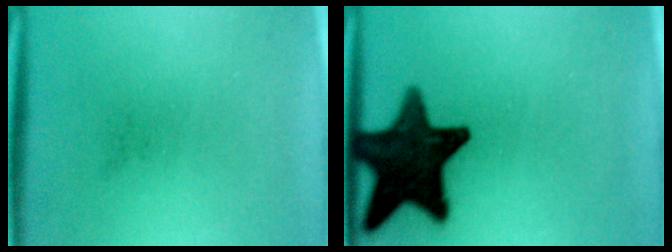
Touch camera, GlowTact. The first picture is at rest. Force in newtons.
{"total": 15.8}